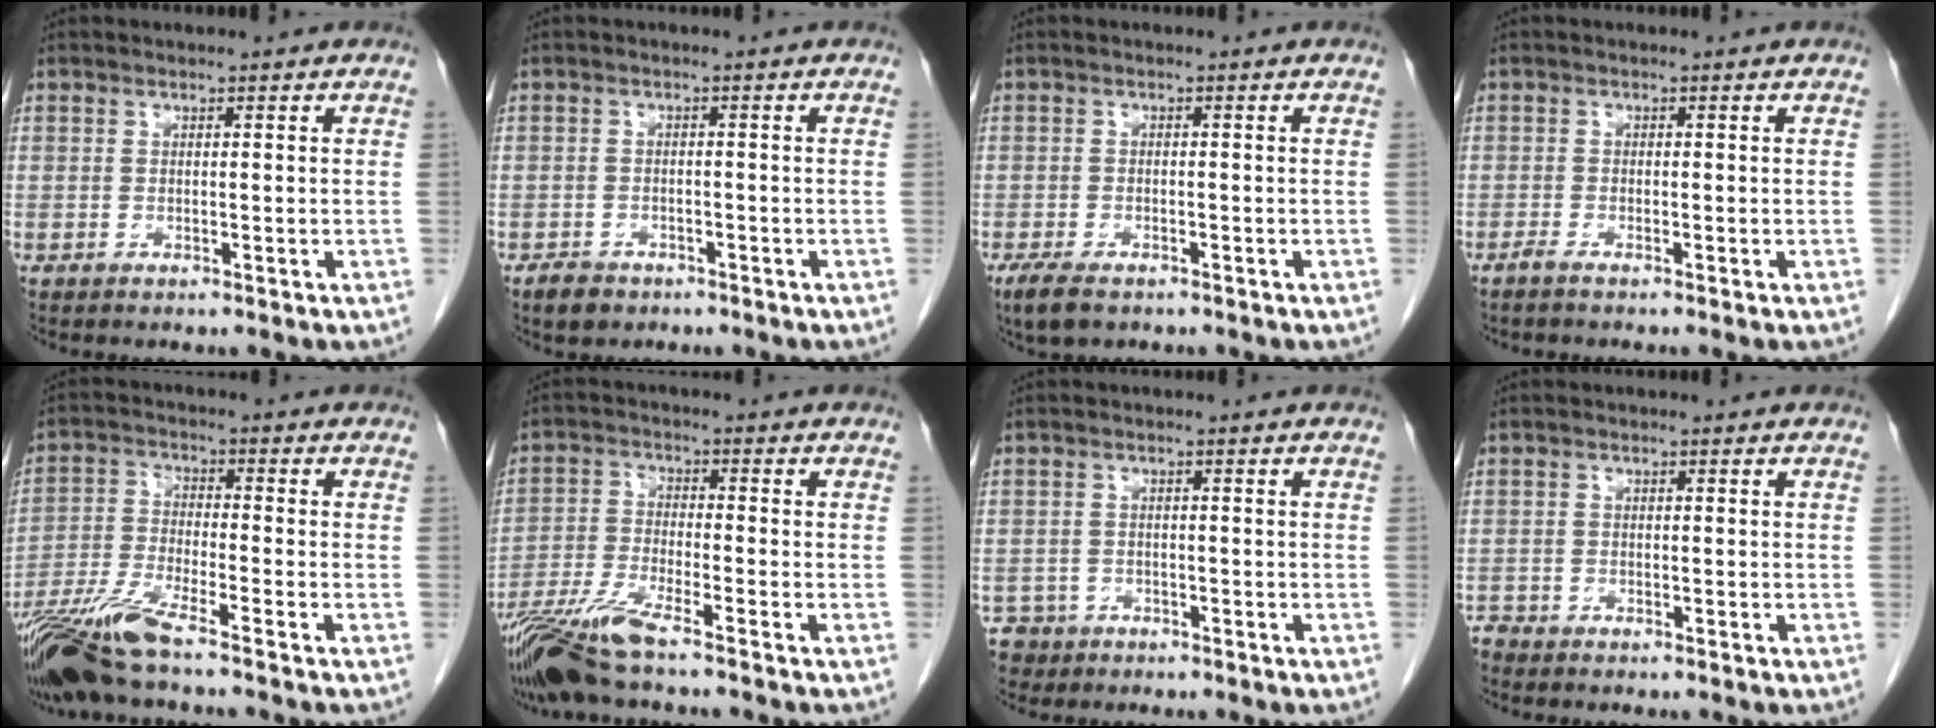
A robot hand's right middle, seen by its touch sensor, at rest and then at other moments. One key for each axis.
{"total": 2.8, "fx": -2.0, "fy": 1.8, "fz": 0.9, "tx": -0.020, "ty": 0.002, "tz": -0.026}
{"total": 4.2, "fx": -2.9, "fy": 1.8, "fz": 2.5, "tx": -0.053, "ty": -0.010, "tz": -0.046}
{"total": 1.1, "fx": -0.8, "fy": -0.2, "fz": 0.7, "tx": -0.014, "ty": -0.001, "tz": -0.019}
{"total": 9.4, "fx": -7.6, "fy": -0.2, "fz": 5.6, "tx": -0.116, "ty": -0.024, "tz": -0.145}
{"total": 8.3, "fx": -6.7, "fy": -0.3, "fz": 4.9, "tx": -0.101, "ty": -0.027, "tz": -0.130}
{"total": 3.0, "fx": -1.9, "fy": 2.3, "fz": -0.5, "tx": 0.007, "ty": 0.008, "tz": -0.035}
{"total": 1.1, "fx": -1.1, "fy": 0.3, "fz": -0.2, "tx": 0.002, "ty": -0.002, "tz": -0.022}